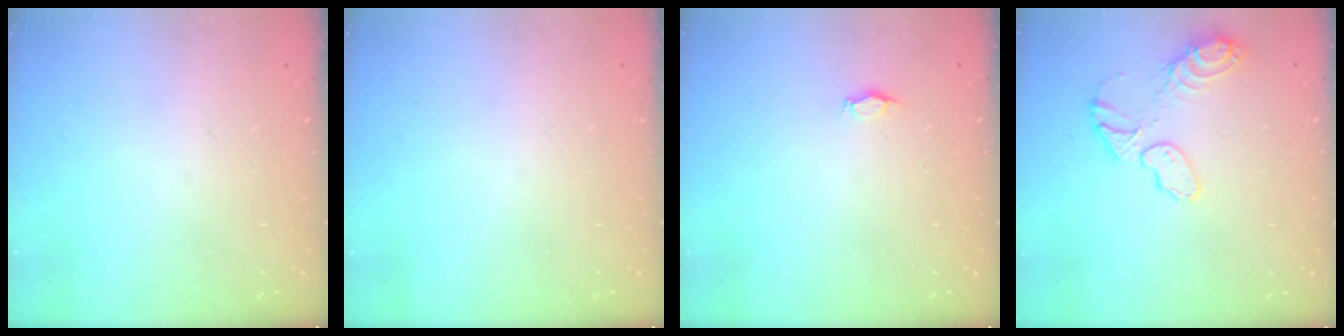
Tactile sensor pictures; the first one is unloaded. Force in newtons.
{"total": 0.0}
{"total": 2.9, "press": 2.9, "slide": 0.5}
{"total": 10.4, "press": 10.3, "slide": 1.0}